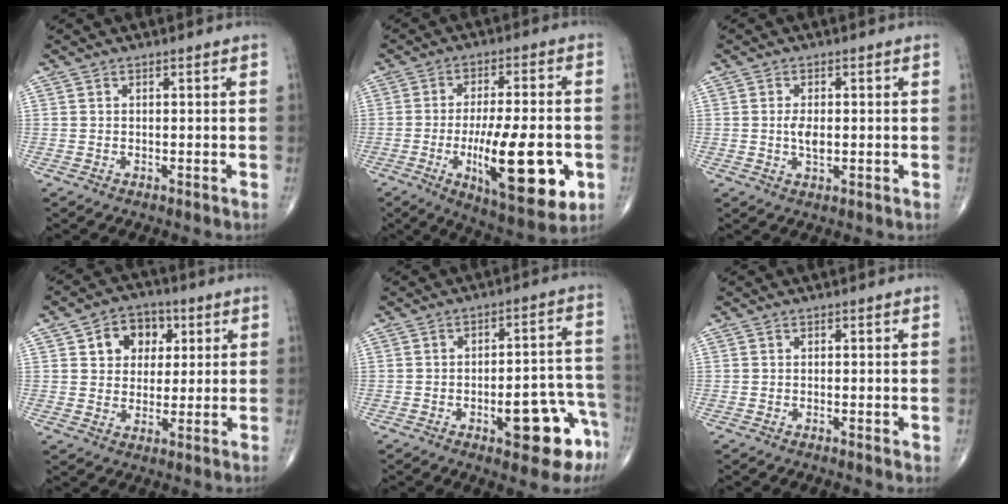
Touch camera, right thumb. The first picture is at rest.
{"total": 19.4, "force": [-5.2, 6.1, 17.7], "torque": [-0.271, -0.003, -0.068]}
{"total": 3.4, "force": [-0.1, 1.6, 2.9], "torque": [-0.055, -0.004, -0.002]}
{"total": 9.0, "force": [3.1, 7.0, 4.7], "torque": [-0.028, -0.004, 0.044]}
{"total": 13.8, "force": [-6.4, 5.0, 11.2], "torque": [-0.112, 0.052, -0.074]}
{"total": 0.9, "force": [-0.1, 0.2, 0.9], "torque": [-0.019, -0.005, -0.004]}